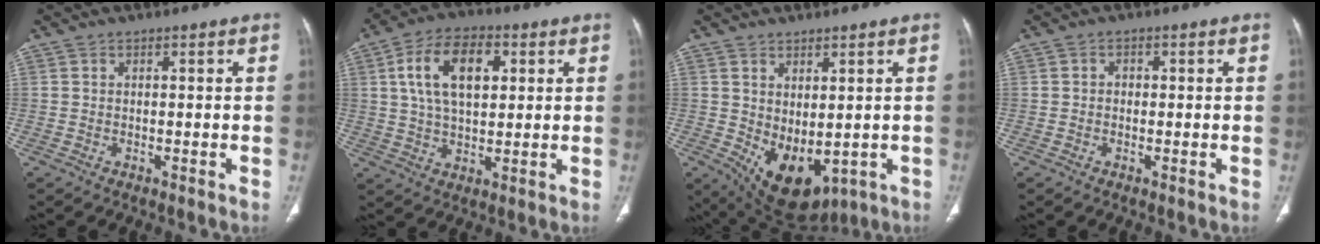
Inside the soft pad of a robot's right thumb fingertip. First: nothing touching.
{"total": 12.9, "force": [3.5, 7.4, 10.0], "torque": [-0.163, 0.005, 0.058]}
{"total": 10.4, "force": [-1.2, 5.9, 8.4], "torque": [-0.117, -0.010, 0.016]}
{"total": 1.1, "force": [-0.1, 1.0, 0.6], "torque": [-0.002, 0.004, -0.007]}